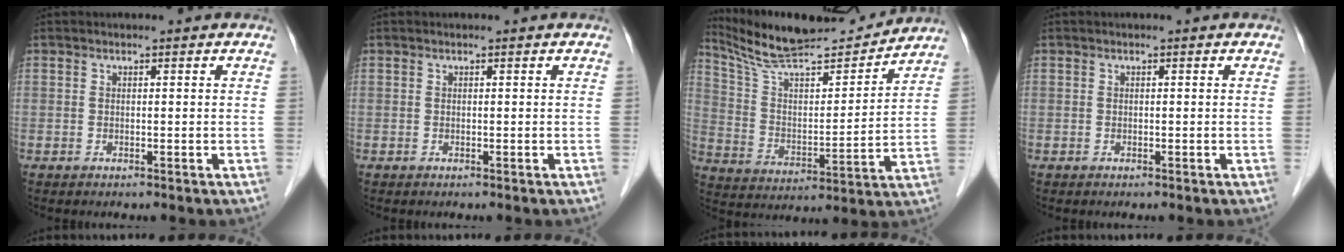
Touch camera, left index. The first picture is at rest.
{"total": 0.0}
{"total": 17.8, "force": [16.7, 1.5, 6.1], "torque": [-0.114, -0.001, 0.280]}
{"total": 0.0}